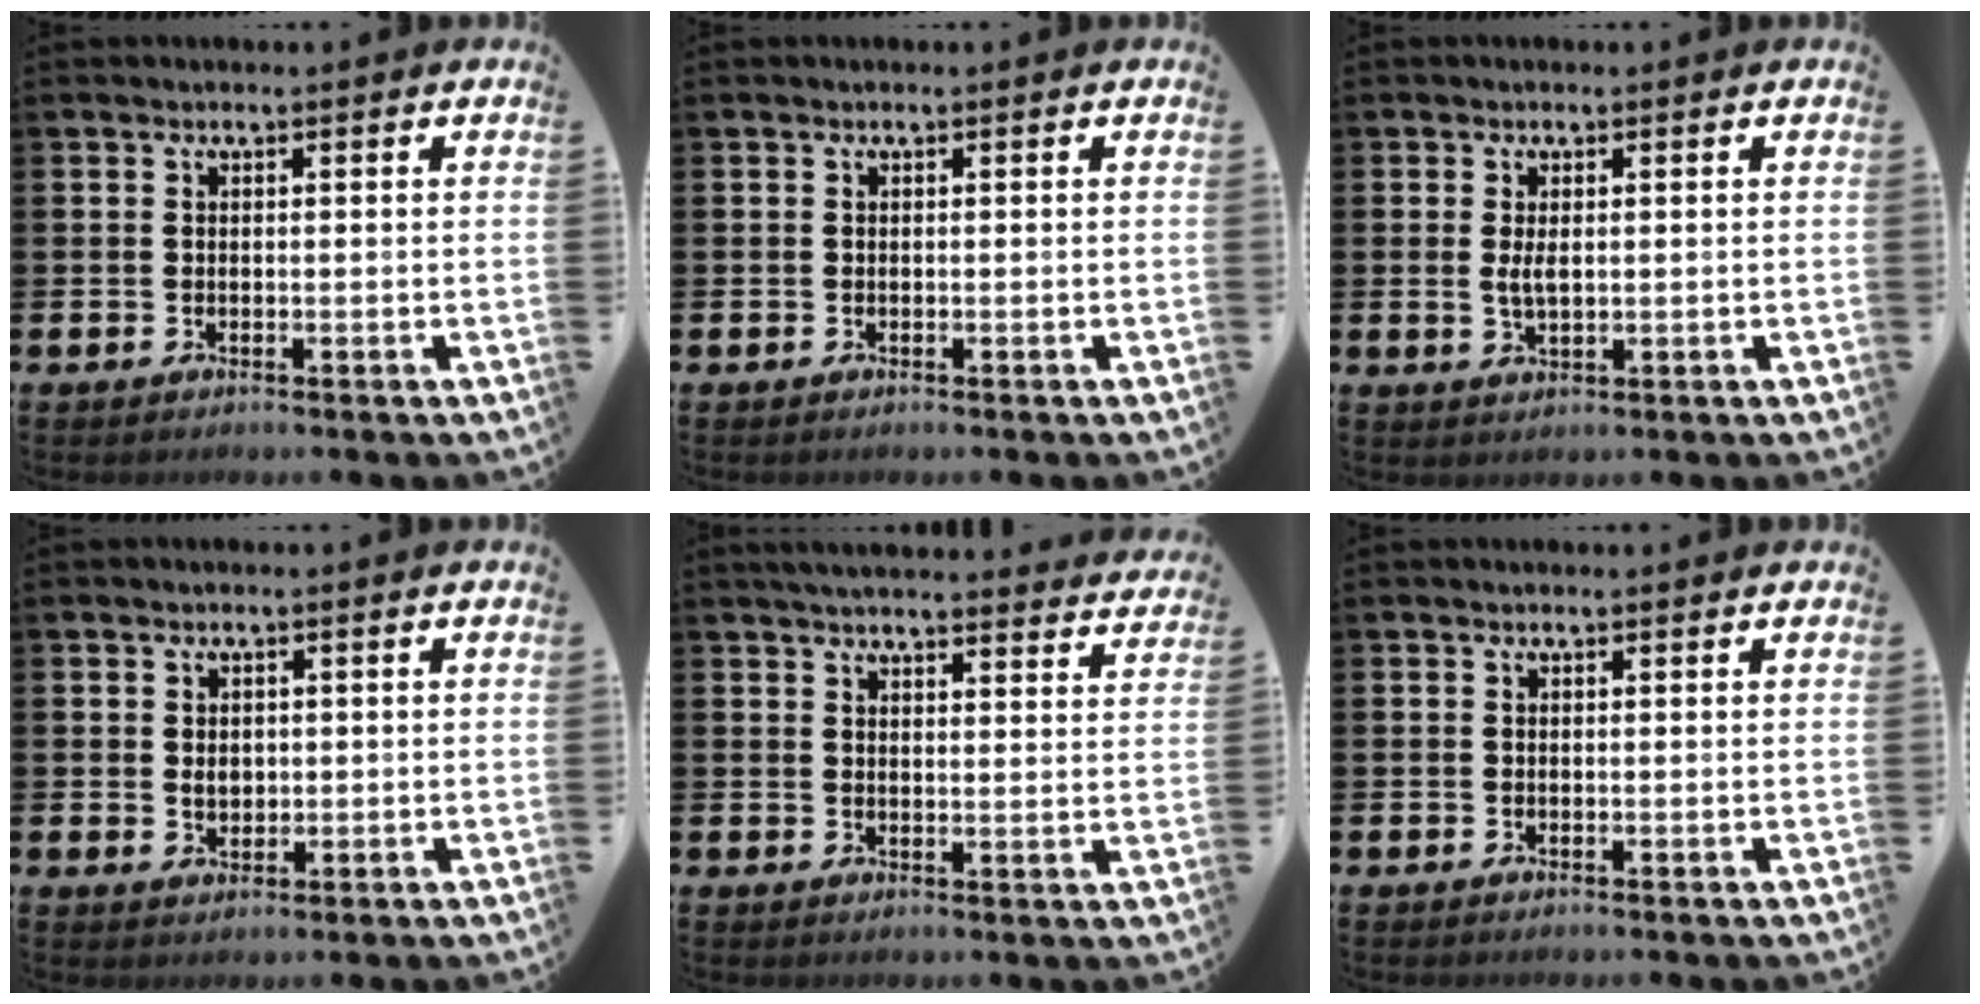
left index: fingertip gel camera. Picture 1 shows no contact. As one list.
[{"total": 0.0}, {"total": 2.4, "force": [0.4, 1.0, 2.1], "torque": [-0.031, -0.002, 0.003]}, {"total": 1.8, "force": [0.5, 1.4, 1.0], "torque": [-0.001, 0.000, 0.004]}, {"total": 4.5, "force": [4.4, 0.3, 0.9], "torque": [-0.025, -0.027, 0.079]}, {"total": 0.0}]